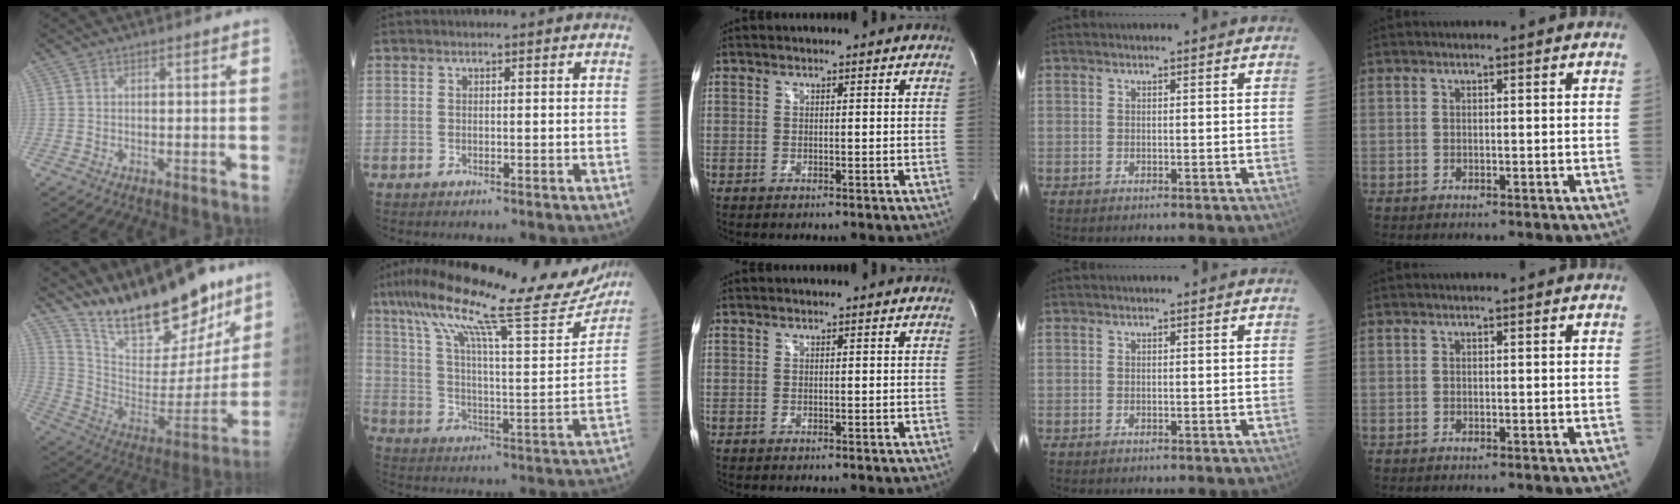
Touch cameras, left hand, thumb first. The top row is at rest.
{"thumb": {"total": 23.8, "force": [18.4, 8.6, 12.5], "torque": [-0.154, -0.093, 0.308]}, "index": {"total": 26.4, "force": [21.6, 2.7, 14.9], "torque": [-0.257, 0.005, 0.310]}}